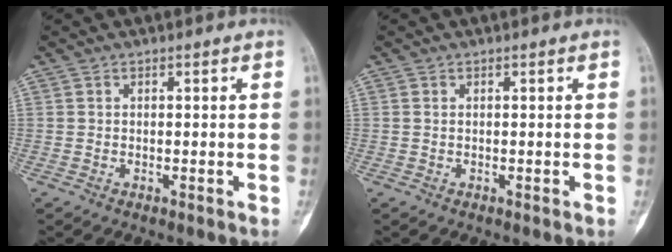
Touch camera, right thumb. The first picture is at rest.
{"total": 0.0}